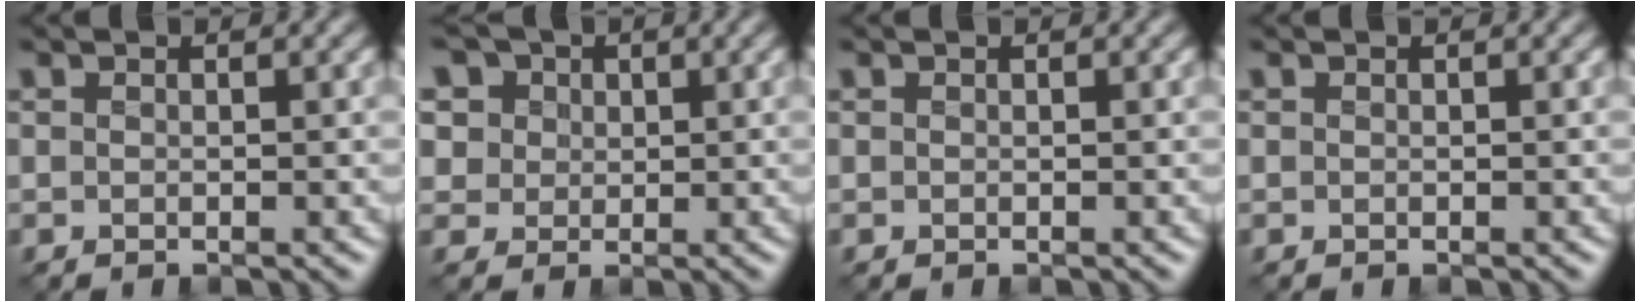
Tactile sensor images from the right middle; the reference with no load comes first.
{"total": 8.3, "force": [4.3, 6.3, 3.3], "torque": [-0.082, 0.019, 0.052]}
{"total": 0.0}
{"total": 0.0}